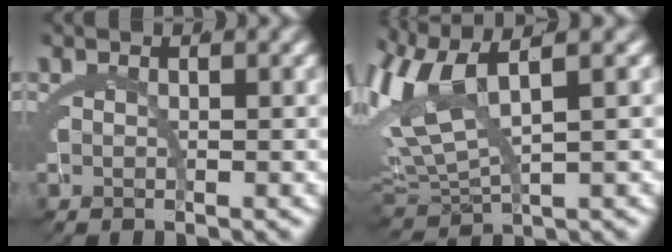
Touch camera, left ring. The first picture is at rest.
{"total": 7.0, "force": [1.4, 4.7, 5.1], "torque": [-0.133, -0.006, 0.029]}